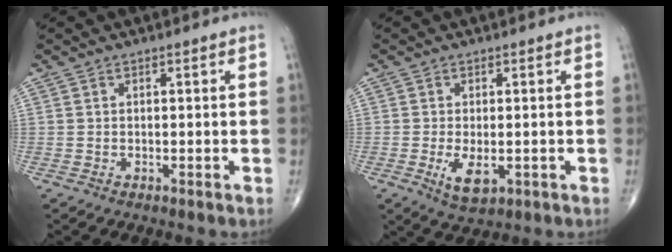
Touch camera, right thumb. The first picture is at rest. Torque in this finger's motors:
{"motor_torque": [-0.16, -0.12, 0.19, 0.47, 0.23]}